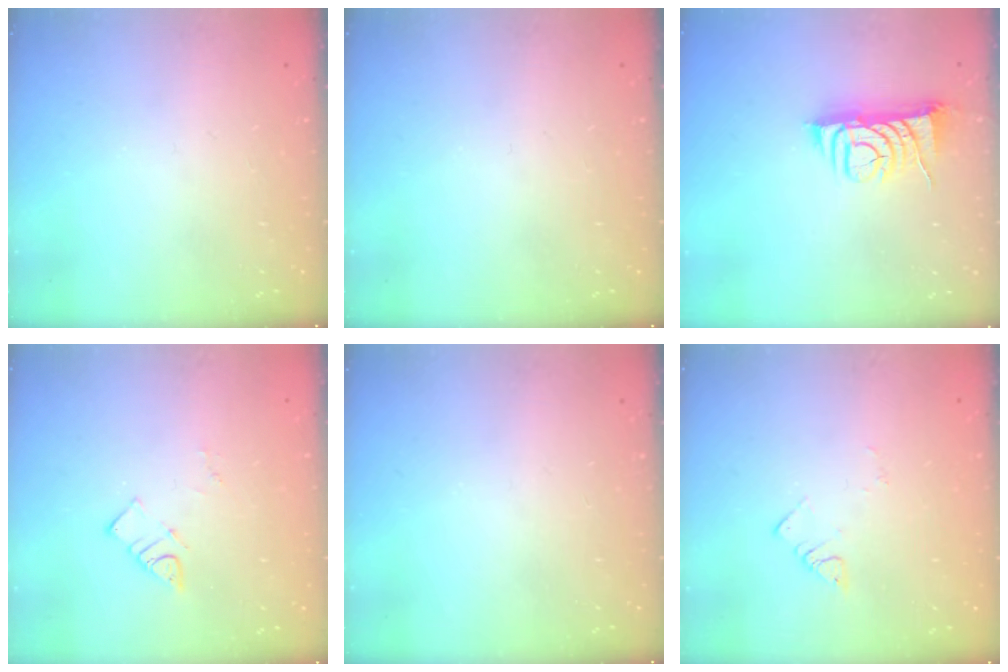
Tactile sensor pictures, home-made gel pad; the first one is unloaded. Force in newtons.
{"total": 0.0}
{"total": 7.9, "press": 7.8, "slide": 1.2}
{"total": 3.2, "press": 3.2, "slide": 0.2}
{"total": 0.0}
{"total": 2.6, "press": 2.5, "slide": 0.2}